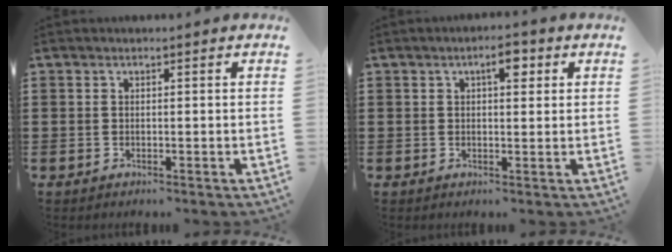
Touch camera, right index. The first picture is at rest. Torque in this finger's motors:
{"motor_torque": [0.66, 0.09, 0.14, 0.08]}